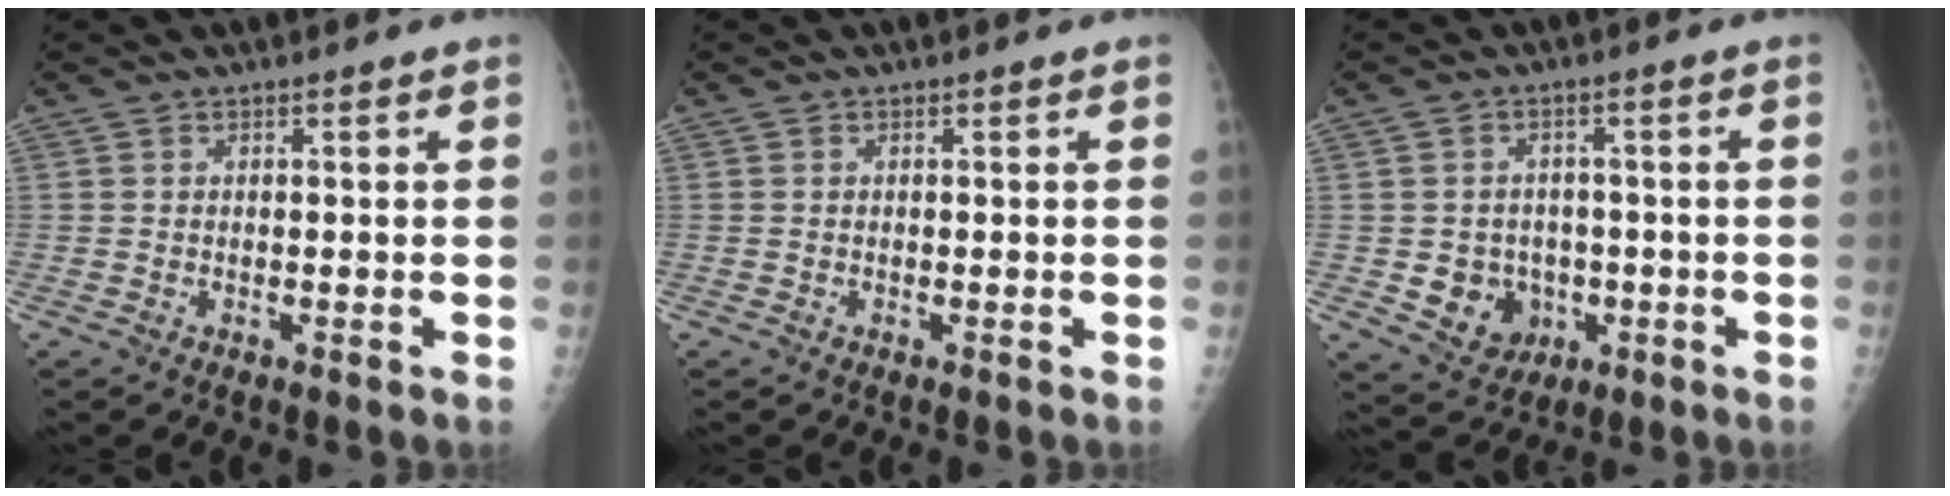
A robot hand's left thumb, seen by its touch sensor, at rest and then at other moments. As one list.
[{"total": 0.0}, {"total": 7.8, "force": [-1.6, 6.9, 3.3], "torque": [-0.020, 0.007, -0.014]}]